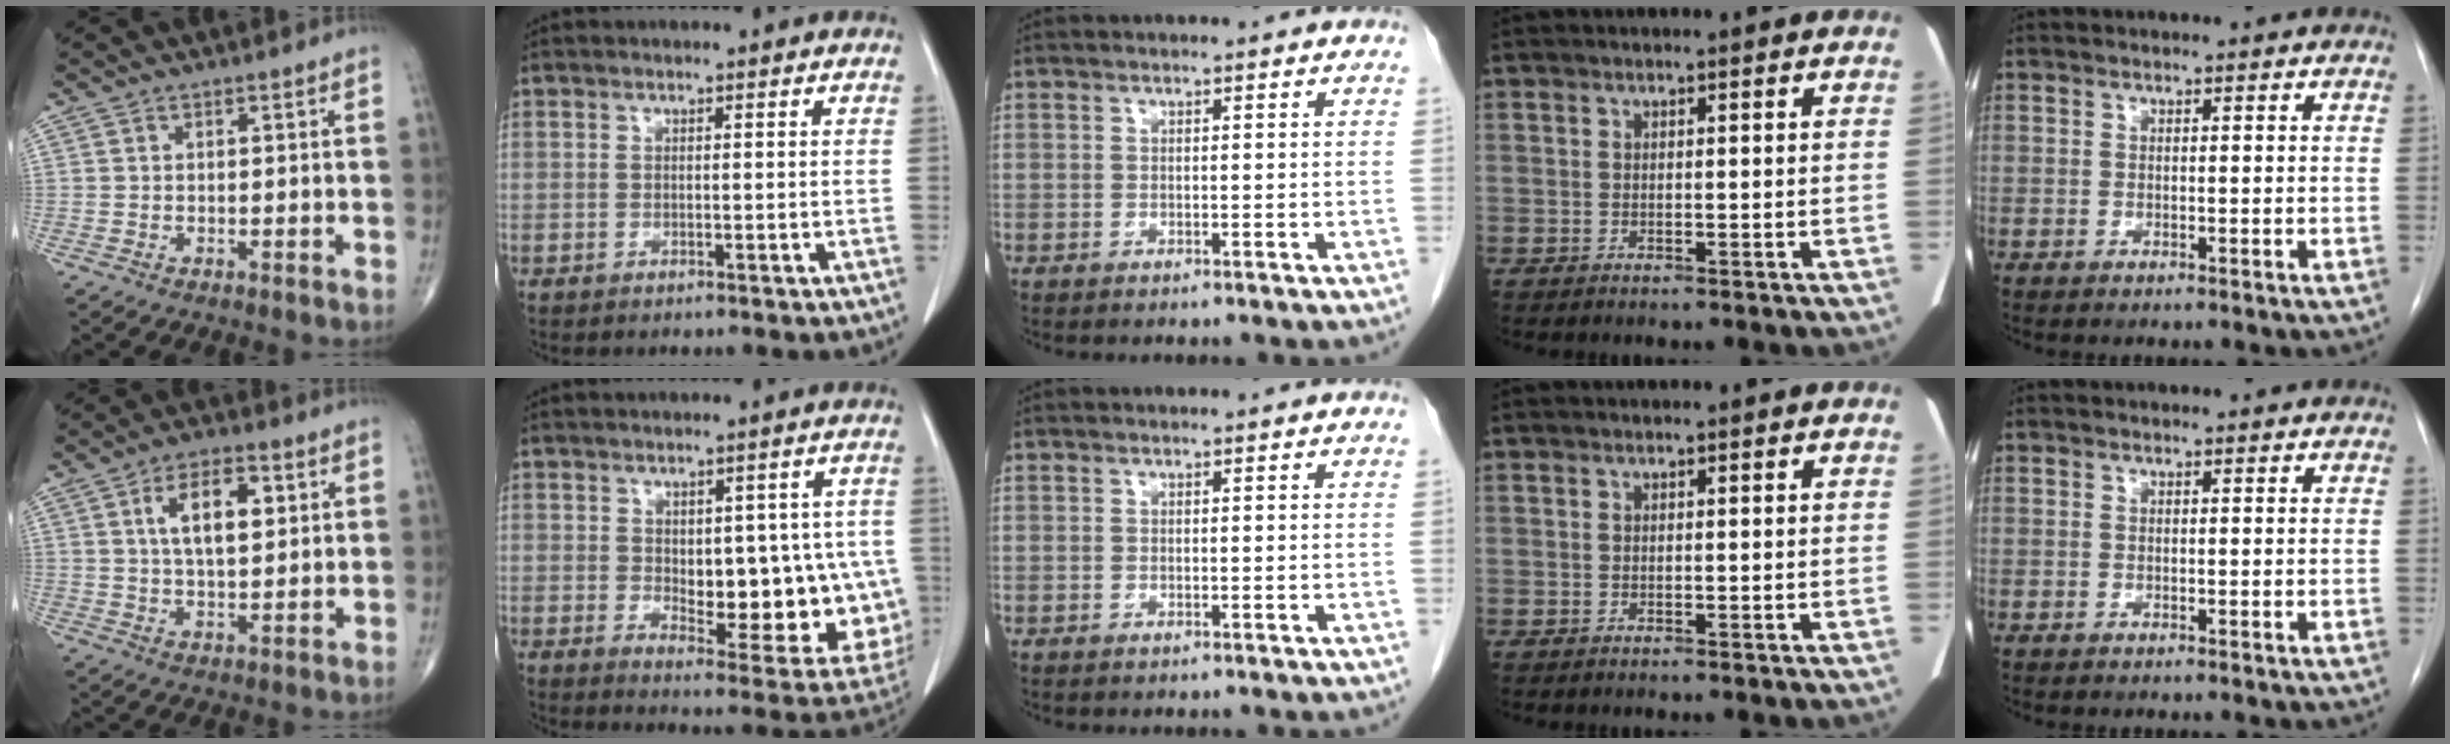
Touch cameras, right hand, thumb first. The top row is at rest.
{"thumb": {"total": 9.7, "force": [2.7, 4.7, 8.0], "torque": [-0.120, -0.002, 0.045]}, "index": {"total": 15.0, "force": [-0.6, 7.0, 13.2], "torque": [-0.146, 0.006, 0.017]}}